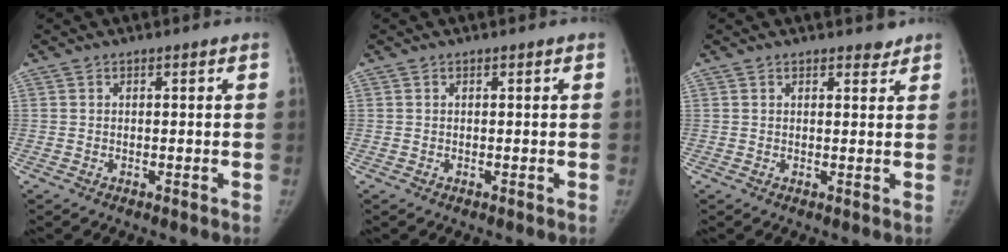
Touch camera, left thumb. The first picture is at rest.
{"total": 0.0}
{"total": 2.6, "force": [2.3, 1.1, 0.8], "torque": [0.007, -0.011, 0.027]}